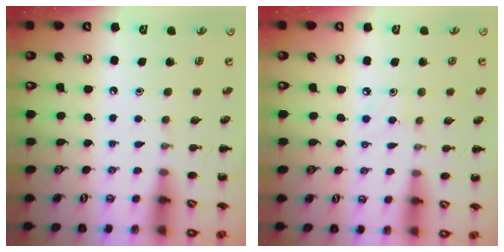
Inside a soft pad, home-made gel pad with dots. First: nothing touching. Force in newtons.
{"total": 2.8, "press": 2.7, "slide": 1.0}